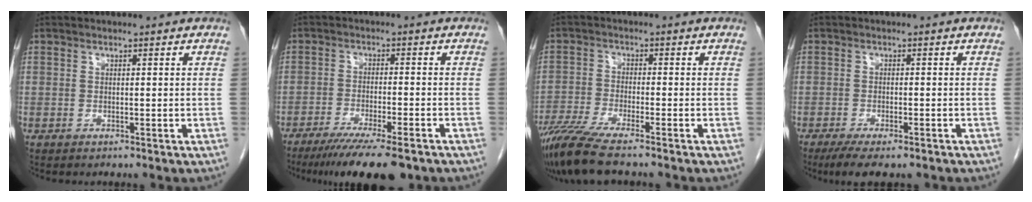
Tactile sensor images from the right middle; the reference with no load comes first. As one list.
[{"total": 12.6, "force": [-9.8, 1.3, 7.7], "torque": [-0.114, -0.028, -0.152]}, {"total": 8.3, "force": [-6.8, 0.0, 4.8], "torque": [-0.088, -0.023, -0.121]}, {"total": 7.3, "force": [-5.6, 1.8, 4.4], "torque": [-0.063, -0.013, -0.086]}]